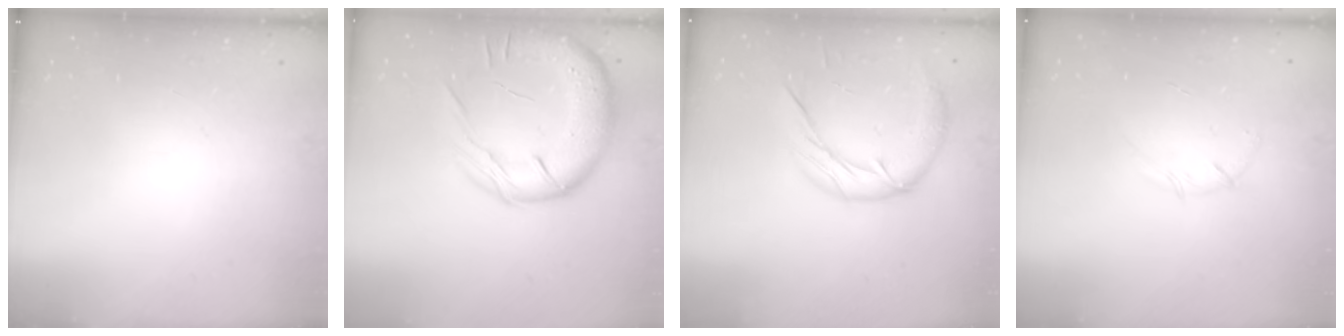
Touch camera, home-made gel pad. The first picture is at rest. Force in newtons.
{"total": 19.3, "press": 19.1, "slide": 2.8}
{"total": 13.1, "press": 13.0, "slide": 1.0}
{"total": 3.7, "press": 3.6, "slide": 0.9}